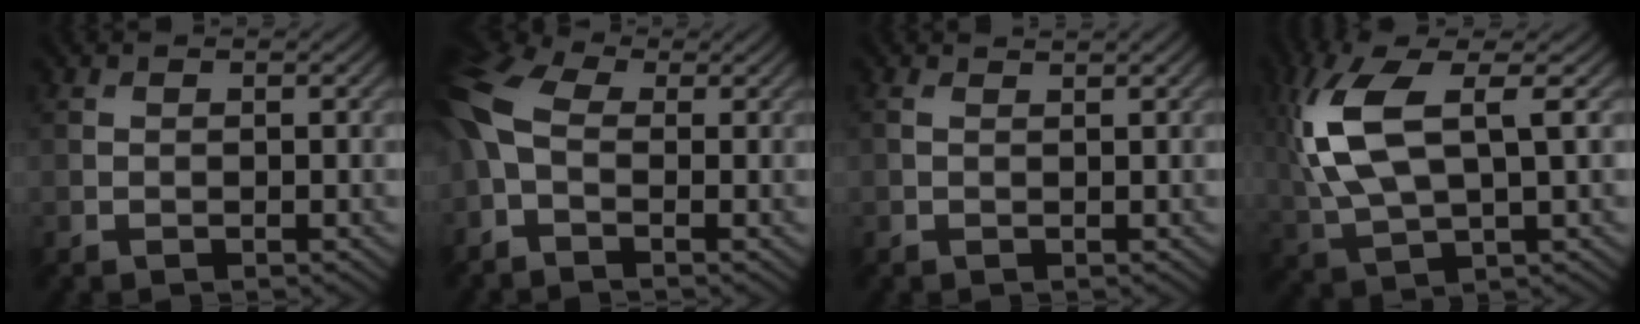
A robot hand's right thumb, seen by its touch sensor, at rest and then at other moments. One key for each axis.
{"total": 9.5, "fx": -0.6, "fy": 5.5, "fz": 7.7, "tx": -0.211, "ty": 0.002, "tz": -0.020}
{"total": 2.0, "fx": 1.3, "fy": 0.5, "fz": 1.5, "tx": -0.034, "ty": 0.006, "tz": 0.019}
{"total": 12.0, "fx": 2.9, "fy": 4.8, "fz": 10.7, "tx": -0.264, "ty": 0.003, "tz": 0.061}